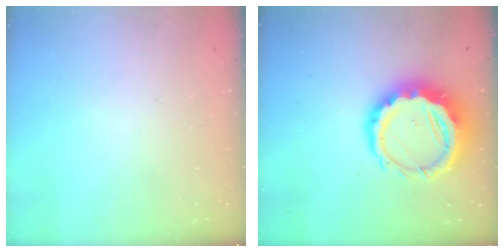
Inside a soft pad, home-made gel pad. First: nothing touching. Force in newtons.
{"total": 12.0, "press": 11.8, "slide": 2.4}